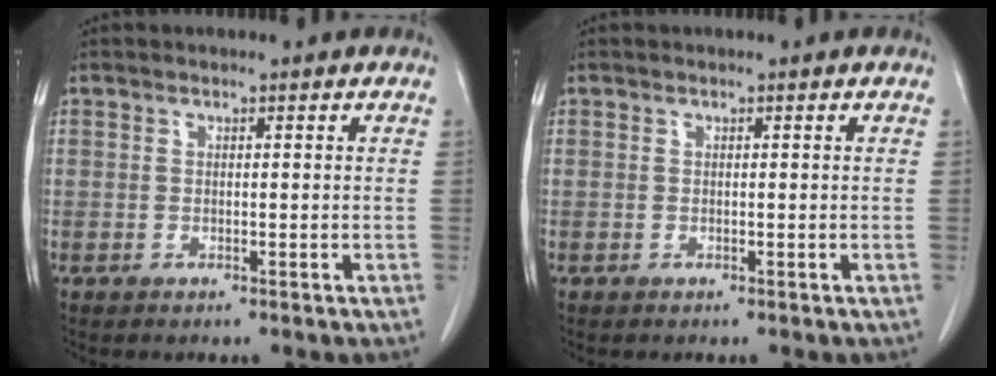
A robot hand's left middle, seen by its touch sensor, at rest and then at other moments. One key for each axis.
{"total": 0.0}